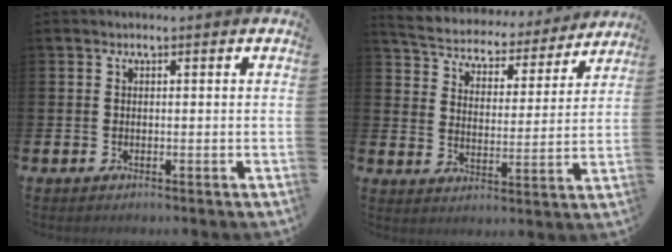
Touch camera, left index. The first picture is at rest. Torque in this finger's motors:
{"motor_torque": [1.05, -1.09, 0.42, 0.06]}